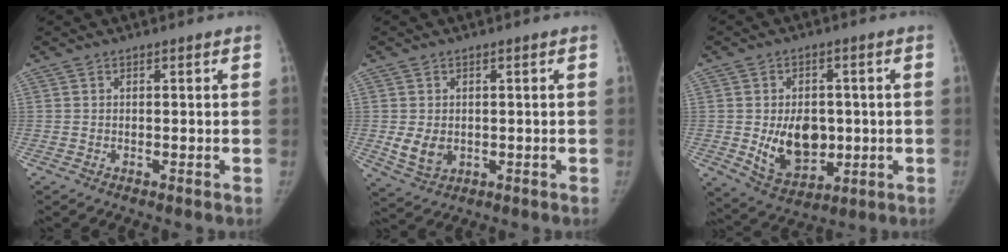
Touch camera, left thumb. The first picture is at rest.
{"total": 4.9, "force": [-0.4, 3.8, 3.1], "torque": [-0.044, -0.009, 0.007]}
{"total": 11.8, "force": [-0.8, 8.3, 8.4], "torque": [-0.094, -0.009, 0.004]}